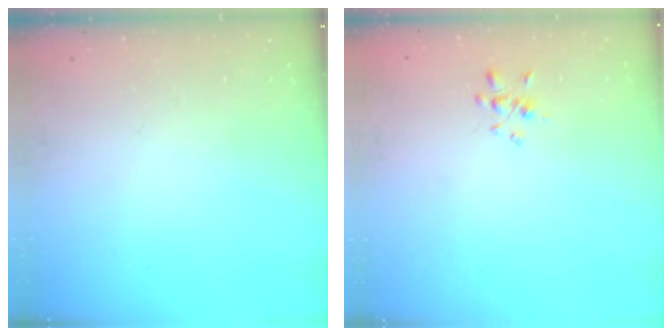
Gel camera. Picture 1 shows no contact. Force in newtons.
{"total": 1.9, "press": 1.8, "slide": 0.7}